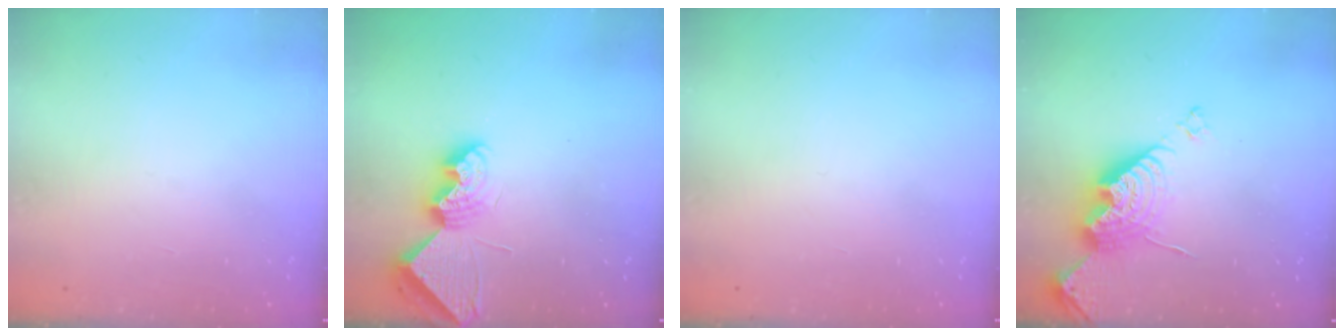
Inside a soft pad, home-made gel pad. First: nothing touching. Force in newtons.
{"total": 9.1, "press": 9.1, "slide": 0.4}
{"total": 0.0}
{"total": 13.5, "press": 13.5, "slide": 1.0}